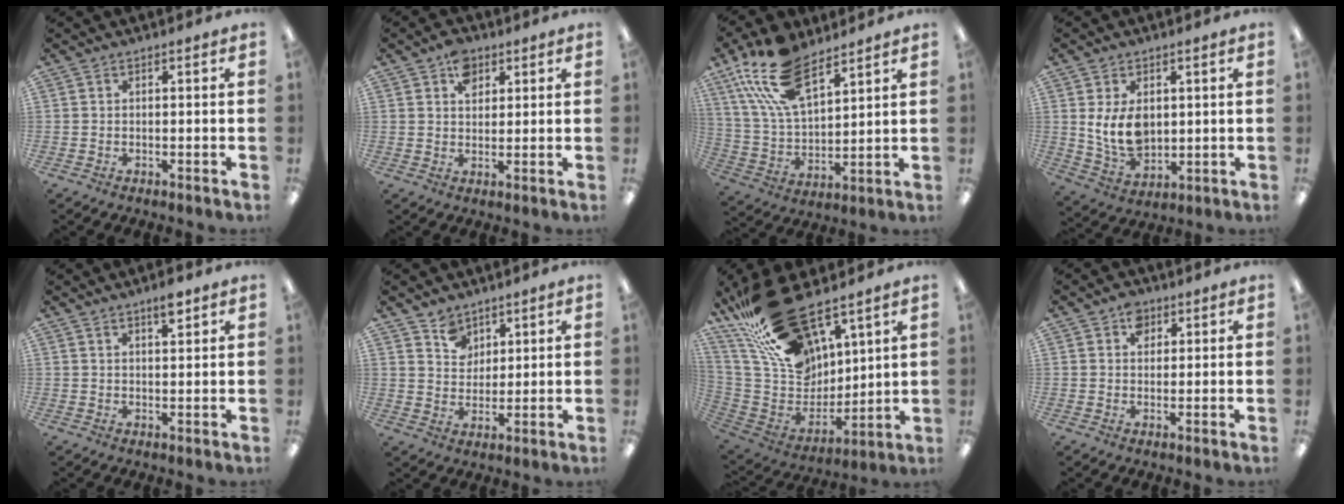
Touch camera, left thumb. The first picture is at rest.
{"total": 5.7, "force": [3.1, 3.8, 2.9], "torque": [-0.034, -0.004, 0.051]}
{"total": 18.6, "force": [11.7, 8.9, 11.4], "torque": [-0.251, -0.035, 0.211]}
{"total": 9.5, "force": [2.3, 6.3, 6.7], "torque": [-0.138, -0.008, 0.042]}
{"total": 4.0, "force": [3.1, 0.9, 2.4], "torque": [-0.037, -0.010, 0.050]}
{"total": 6.1, "force": [4.5, 4.1, 0.6], "torque": [-0.009, -0.022, 0.082]}
{"total": 24.7, "force": [17.9, 11.5, 12.7], "torque": [-0.247, -0.096, 0.329]}
{"total": 4.0, "force": [2.2, 2.8, 1.8], "torque": [-0.016, -0.005, 0.035]}